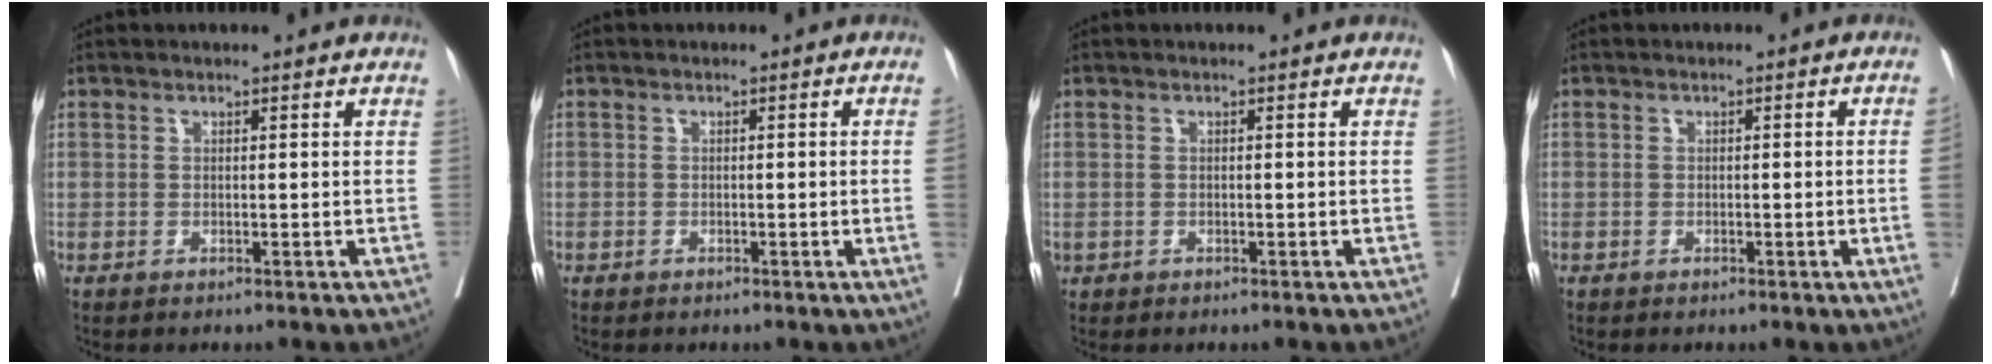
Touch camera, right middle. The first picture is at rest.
{"total": 1.0, "force": [0.2, 0.0, 1.0], "torque": [-0.014, 0.007, 0.003]}
{"total": 0.6, "force": [0.4, 0.5, 0.1], "torque": [-0.005, 0.006, 0.010]}
{"total": 1.9, "force": [0.2, -0.2, 1.9], "torque": [-0.026, 0.008, 0.005]}